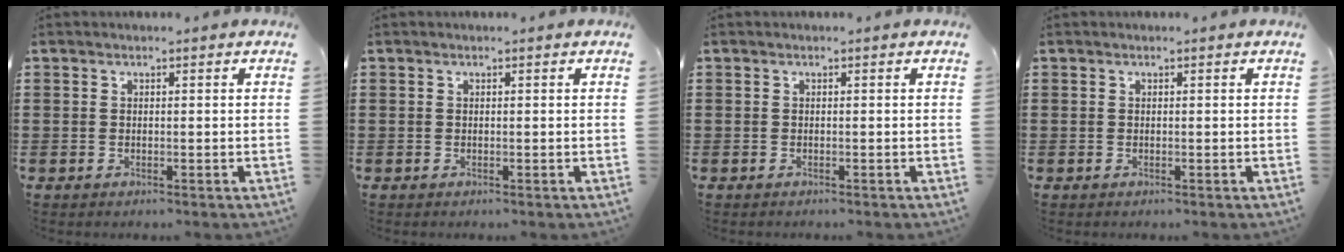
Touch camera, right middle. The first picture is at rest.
{"total": 0.0}
{"total": 0.0}
{"total": 0.0}